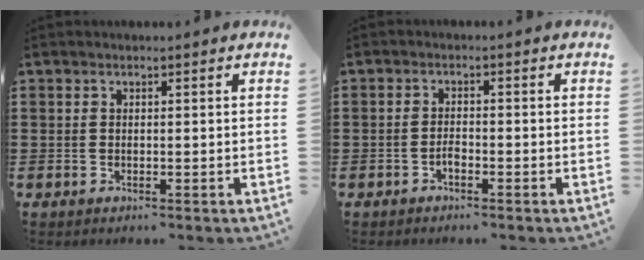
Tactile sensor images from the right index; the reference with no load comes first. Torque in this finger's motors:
{"motor_torque": [1.56, 0.58, 0.11, 0.00]}